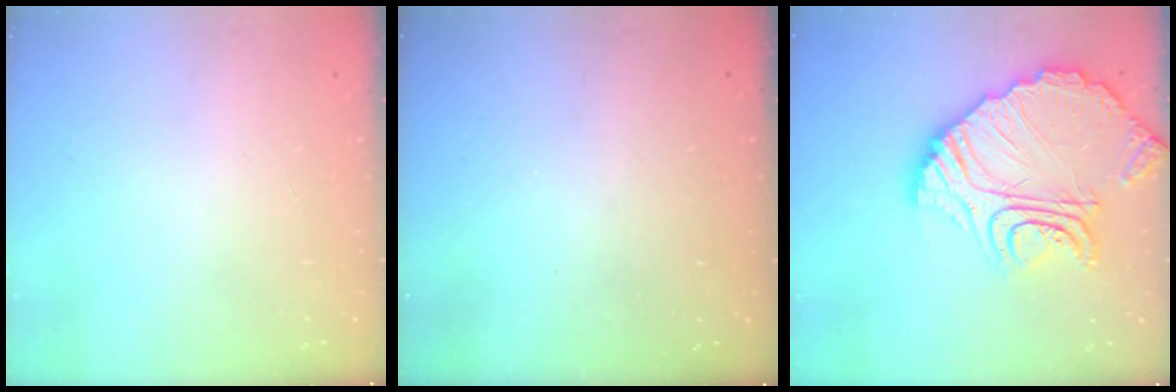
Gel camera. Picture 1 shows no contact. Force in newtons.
{"total": 3.2, "press": 3.2, "slide": 0.1}
{"total": 24.0, "press": 23.8, "slide": 2.7}